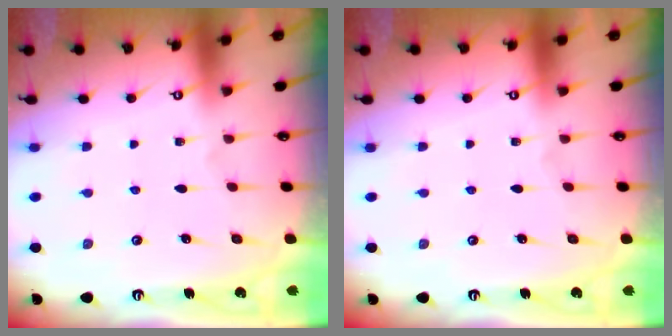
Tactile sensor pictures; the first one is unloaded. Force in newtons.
{"total": 0.0}